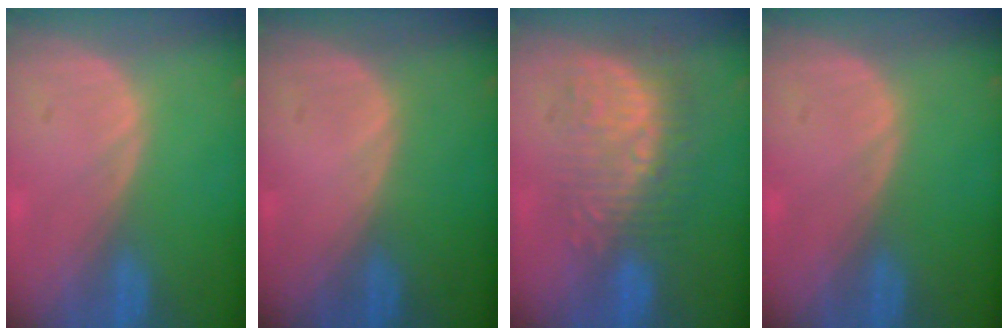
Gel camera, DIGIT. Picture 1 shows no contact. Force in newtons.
{"total": 0.0}
{"total": 10.0, "press": 8.7, "slide": 5.0}
{"total": 0.0}